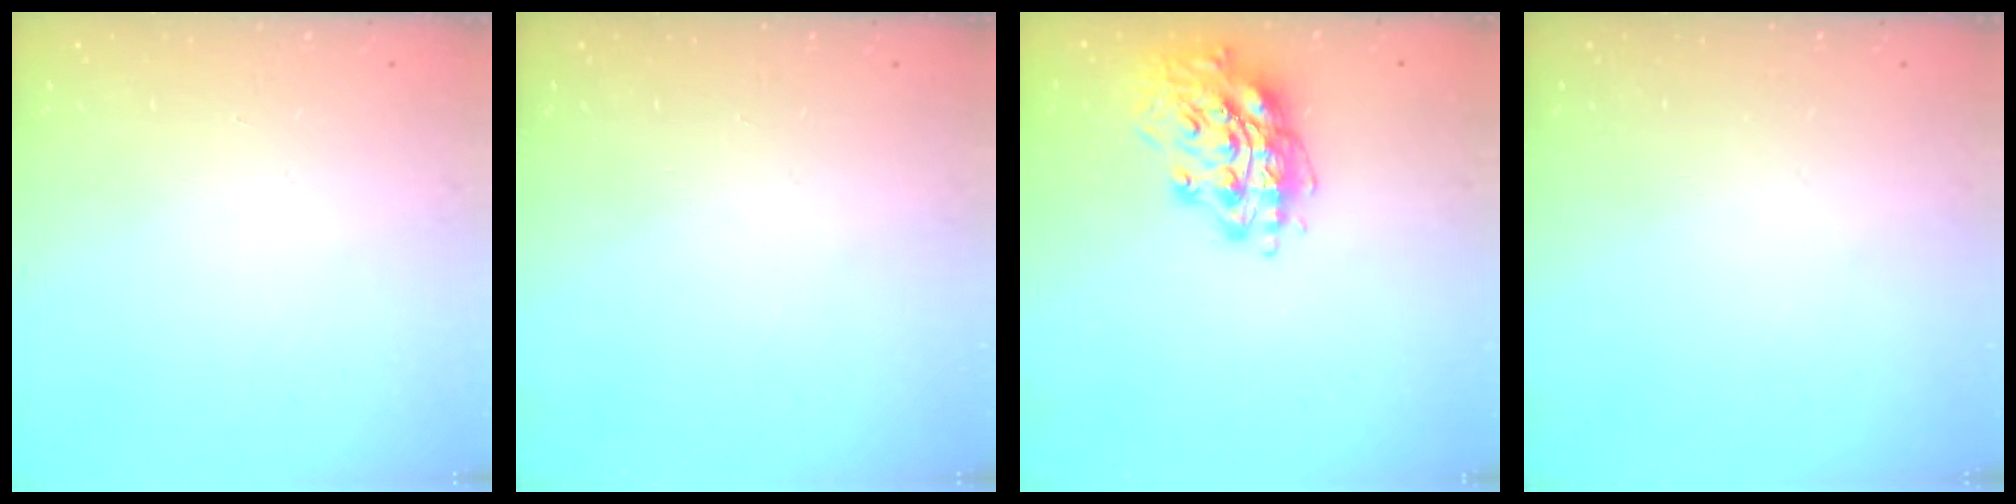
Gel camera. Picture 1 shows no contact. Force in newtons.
{"total": 0.0}
{"total": 15.6, "press": 15.6, "slide": 1.3}
{"total": 0.0}